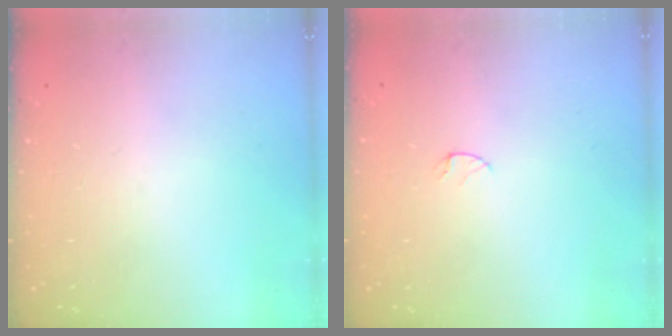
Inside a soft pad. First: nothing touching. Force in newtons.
{"total": 2.9, "press": 2.9, "slide": 0.3}